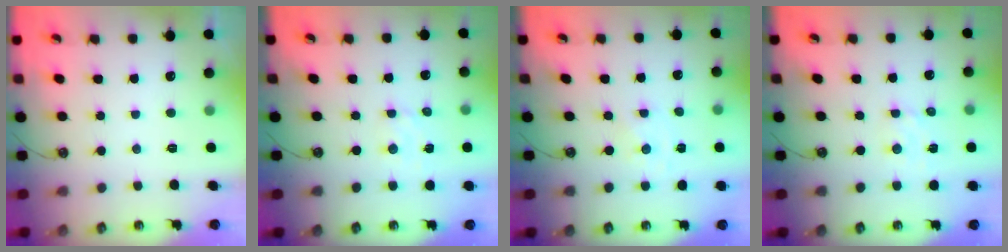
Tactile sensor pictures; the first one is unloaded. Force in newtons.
{"total": 2.7, "press": 2.7, "slide": 0.4}
{"total": 0.0}
{"total": 2.2, "press": 2.2, "slide": 0.3}